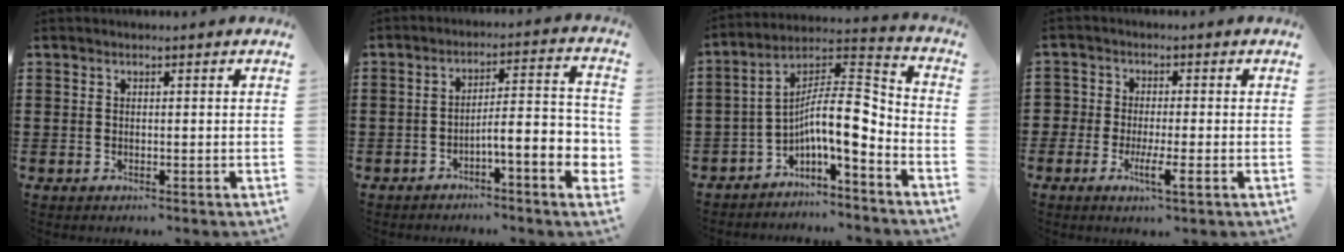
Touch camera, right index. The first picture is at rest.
{"total": 6.7, "force": [-3.4, 0.8, 5.7], "torque": [-0.087, -0.020, -0.067]}
{"total": 10.6, "force": [-2.8, 2.6, 9.9], "torque": [-0.176, -0.019, -0.060]}
{"total": 3.4, "force": [-1.5, 1.4, 2.7], "torque": [-0.047, 0.006, -0.028]}